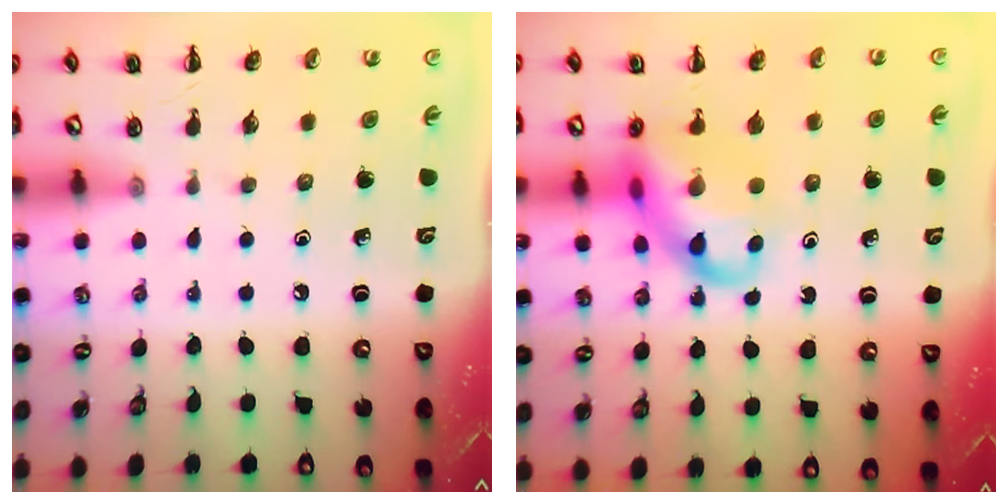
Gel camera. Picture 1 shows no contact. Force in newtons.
{"total": 14.3, "press": 13.8, "slide": 3.4}